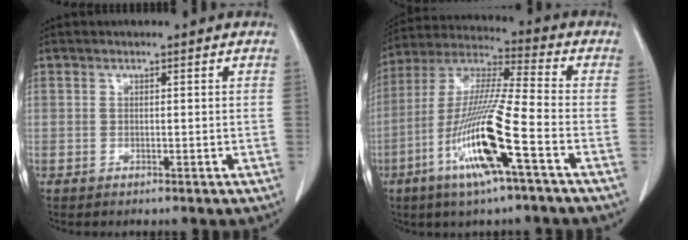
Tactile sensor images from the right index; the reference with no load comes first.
{"total": 15.8, "force": [-6.3, 0.2, 14.5], "torque": [-0.298, -0.016, -0.123]}